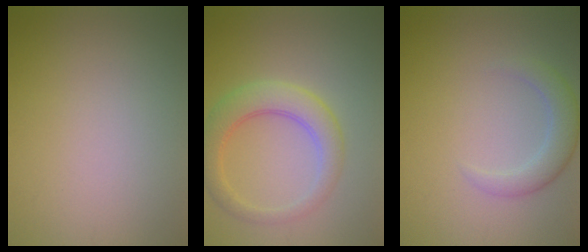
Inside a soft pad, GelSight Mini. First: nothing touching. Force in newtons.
{"total": 4.3, "press": 4.3, "slide": 0.1}
{"total": 2.7, "press": 2.7, "slide": 0.2}